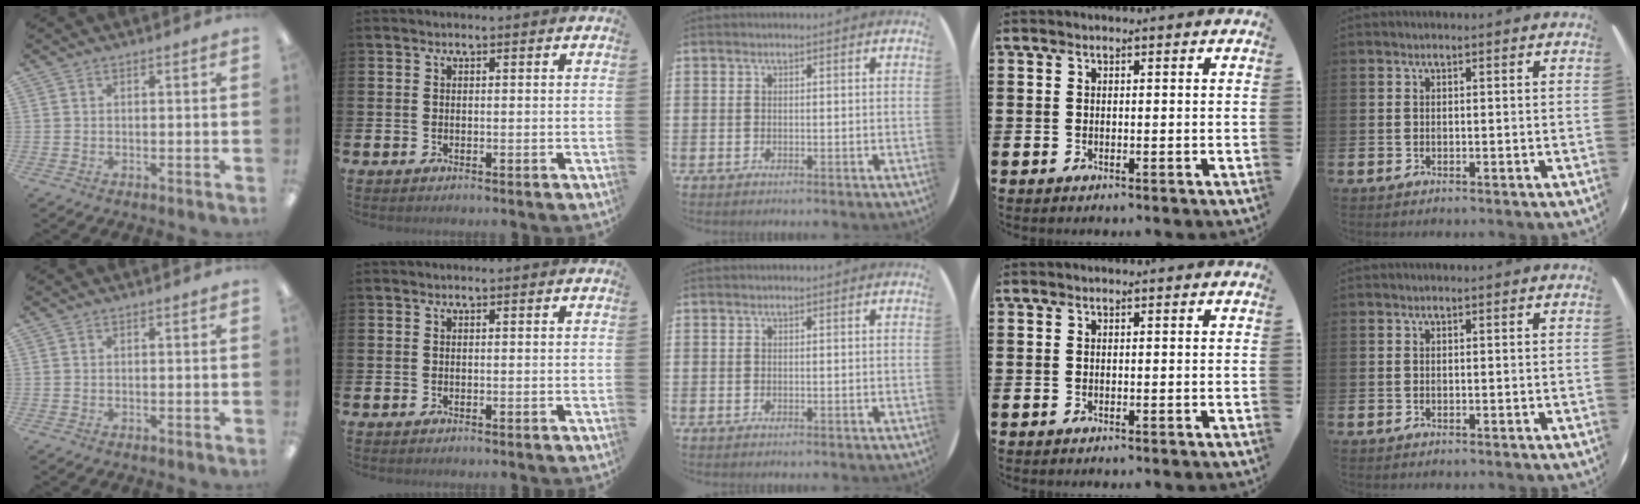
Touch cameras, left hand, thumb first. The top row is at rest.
{}